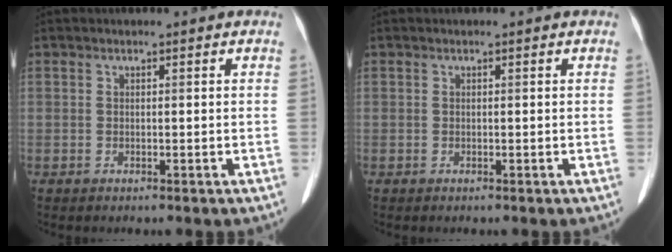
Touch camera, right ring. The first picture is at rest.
{"total": 0.0}